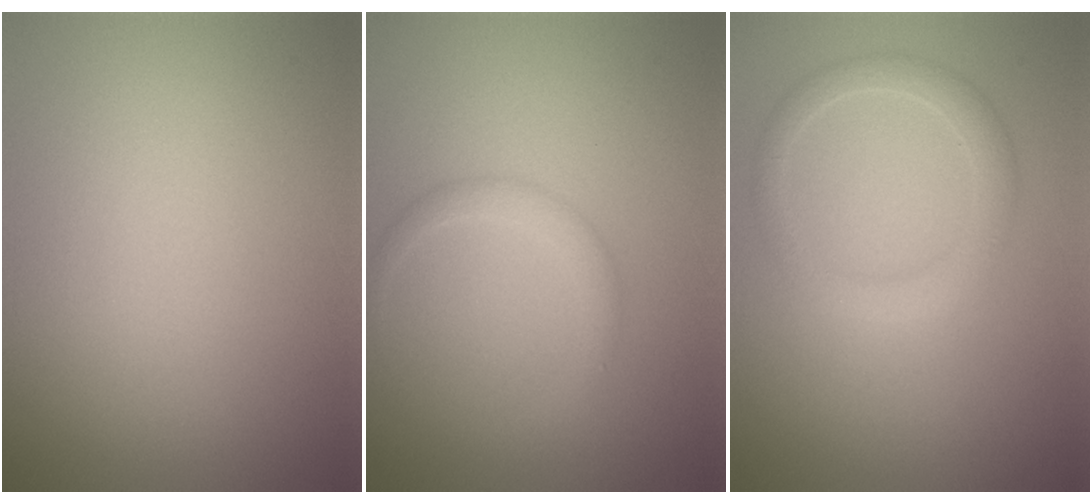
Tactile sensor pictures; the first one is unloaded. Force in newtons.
{"total": 1.7, "press": 1.7, "slide": 0.1}
{"total": 2.4, "press": 2.4, "slide": 0.1}